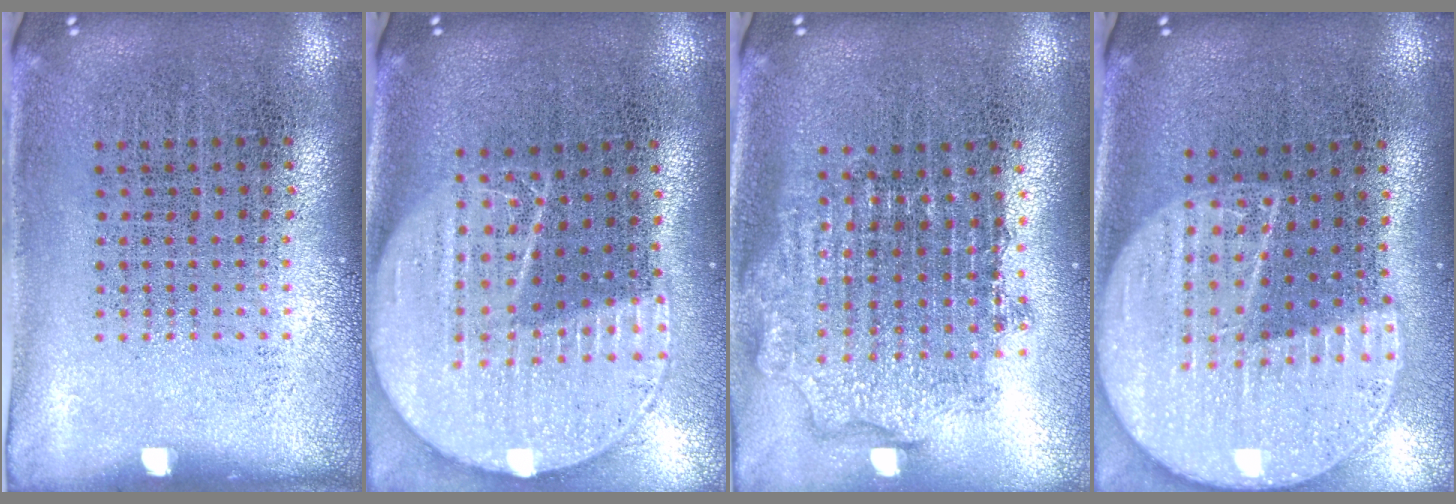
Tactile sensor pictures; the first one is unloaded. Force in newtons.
{"total": 2.1, "press": 1.8, "slide": 1.0}
{"total": 1.8, "press": 1.5, "slide": 1.1}
{"total": 2.3, "press": 2.0, "slide": 1.1}